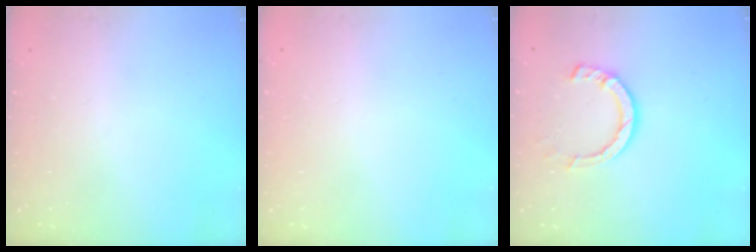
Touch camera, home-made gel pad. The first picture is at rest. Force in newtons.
{"total": 2.4, "press": 2.4, "slide": 0.2}
{"total": 8.0, "press": 7.9, "slide": 0.9}